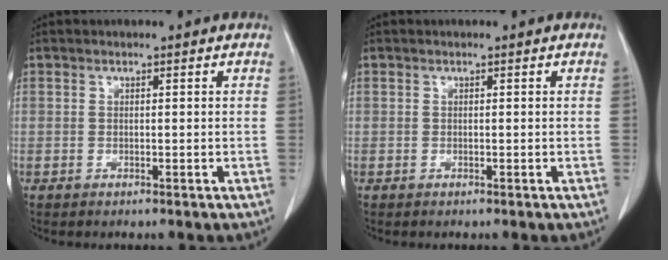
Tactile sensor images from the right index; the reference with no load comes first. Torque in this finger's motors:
{"motor_torque": [-0.03, 0.03, 0.00, 0.00]}